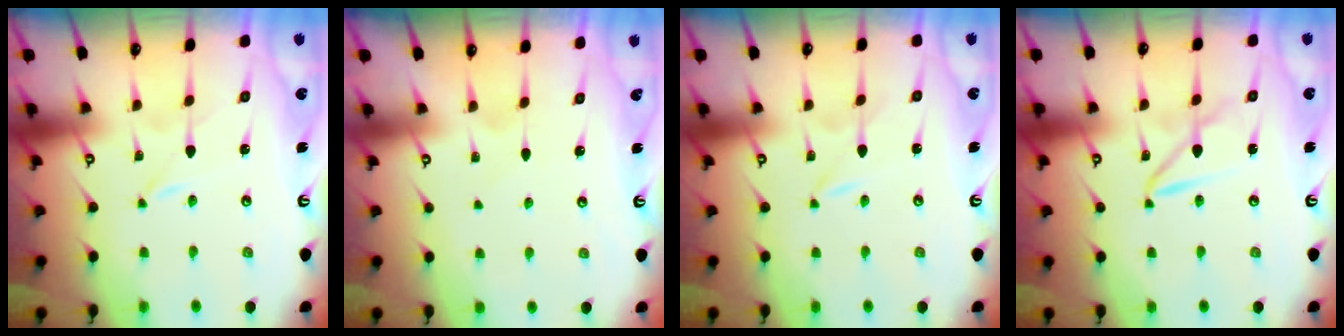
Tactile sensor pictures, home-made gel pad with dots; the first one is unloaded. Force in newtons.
{"total": 3.5, "press": 3.5, "slide": 0.4}
{"total": 0.0}
{"total": 5.6, "press": 5.6, "slide": 0.2}